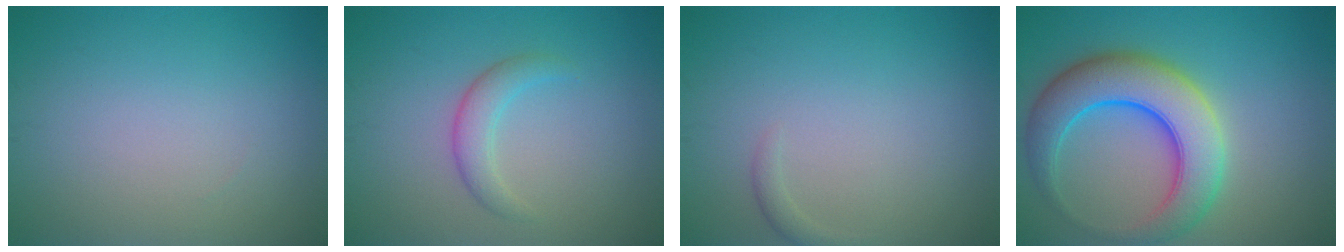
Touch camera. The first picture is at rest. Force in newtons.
{"total": 2.2, "press": 2.2, "slide": 0.2}
{"total": 0.8, "press": 0.8, "slide": 0.1}
{"total": 8.4, "press": 8.4, "slide": 0.4}